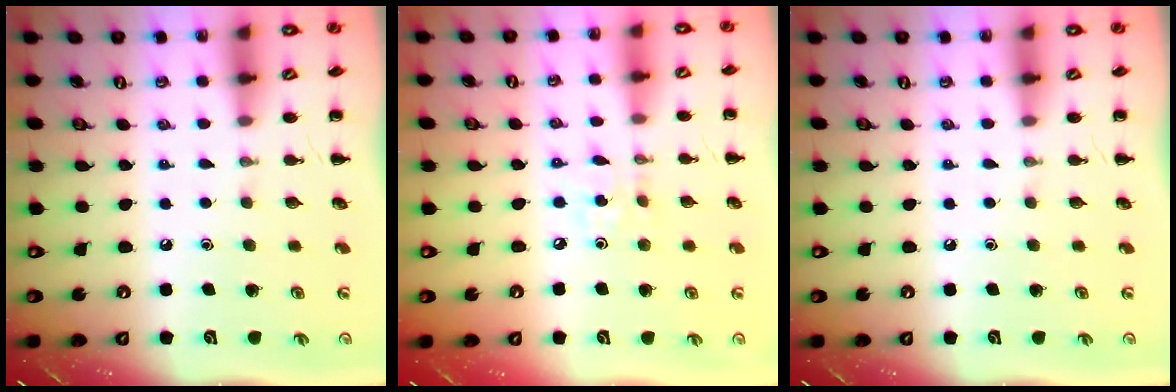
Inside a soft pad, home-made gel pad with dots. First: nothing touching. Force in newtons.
{"total": 3.2, "press": 3.0, "slide": 1.0}
{"total": 0.0}